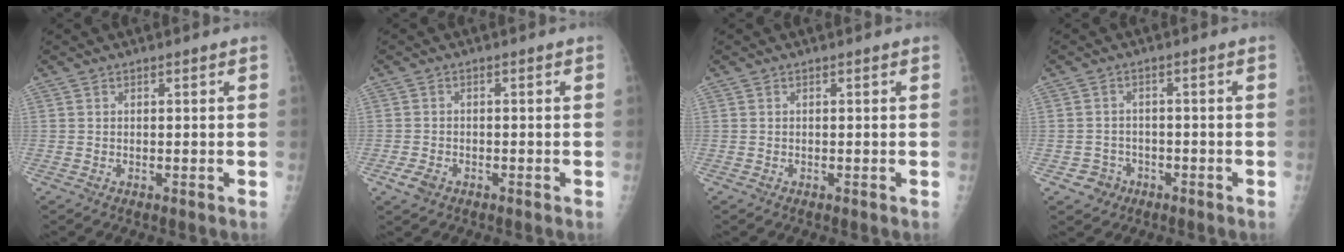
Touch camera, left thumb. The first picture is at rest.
{"total": 2.7, "force": [-1.6, 1.8, 1.3], "torque": [-0.024, 0.005, -0.025]}
{"total": 0.0}
{"total": 3.7, "force": [-1.9, 3.2, 0.1], "torque": [0.022, 0.015, -0.029]}